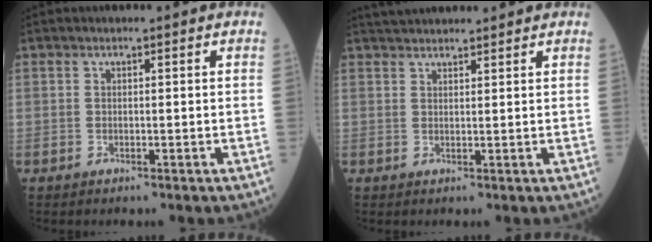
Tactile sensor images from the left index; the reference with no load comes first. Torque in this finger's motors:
{"motor_torque": [-0.19, -0.36, 0.09, 0.07]}